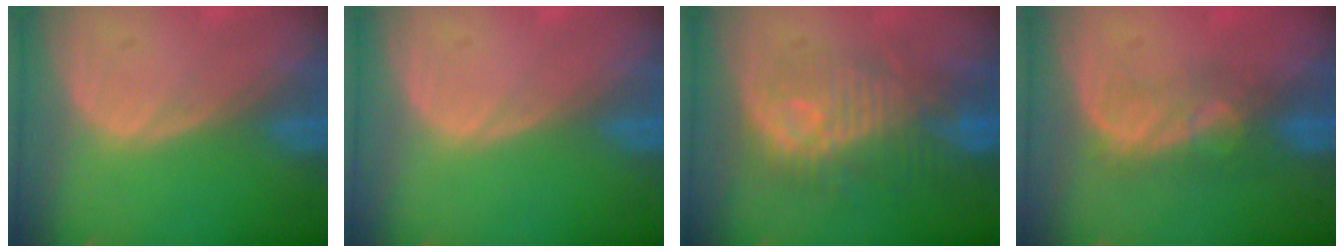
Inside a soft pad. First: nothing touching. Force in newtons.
{"total": 0.0}
{"total": 9.4, "press": 9.4, "slide": 1.2}
{"total": 5.2, "press": 5.1, "slide": 1.3}